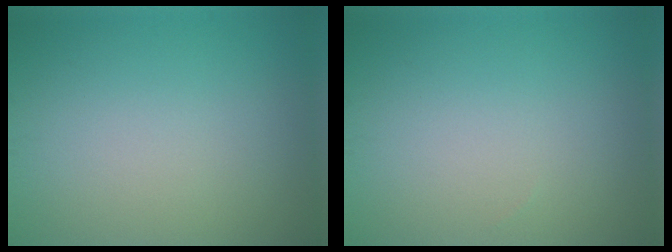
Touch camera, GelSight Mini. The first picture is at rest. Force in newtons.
{"total": 0.0}